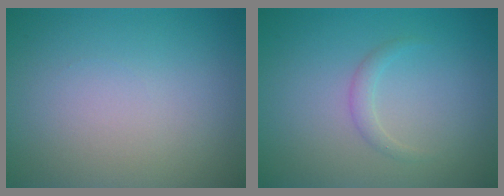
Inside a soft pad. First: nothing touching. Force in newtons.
{"total": 1.1, "press": 1.1, "slide": 0.1}